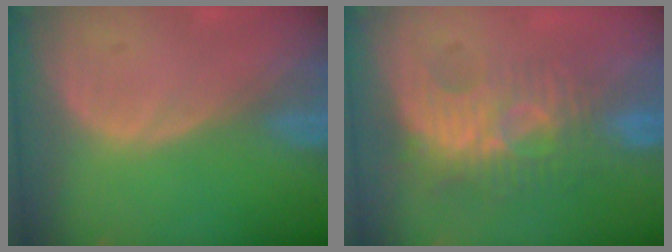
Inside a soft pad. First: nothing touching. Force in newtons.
{"total": 9.8, "press": 8.5, "slide": 4.8}